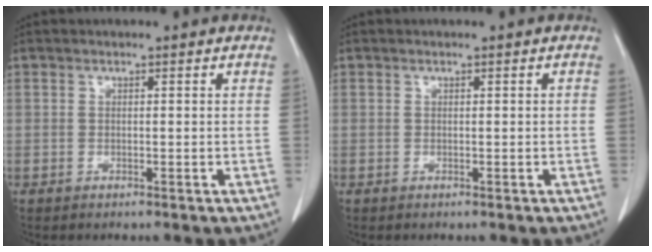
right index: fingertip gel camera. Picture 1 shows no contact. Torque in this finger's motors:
{"motor_torque": [0.09, -0.05, -0.09, -0.01]}